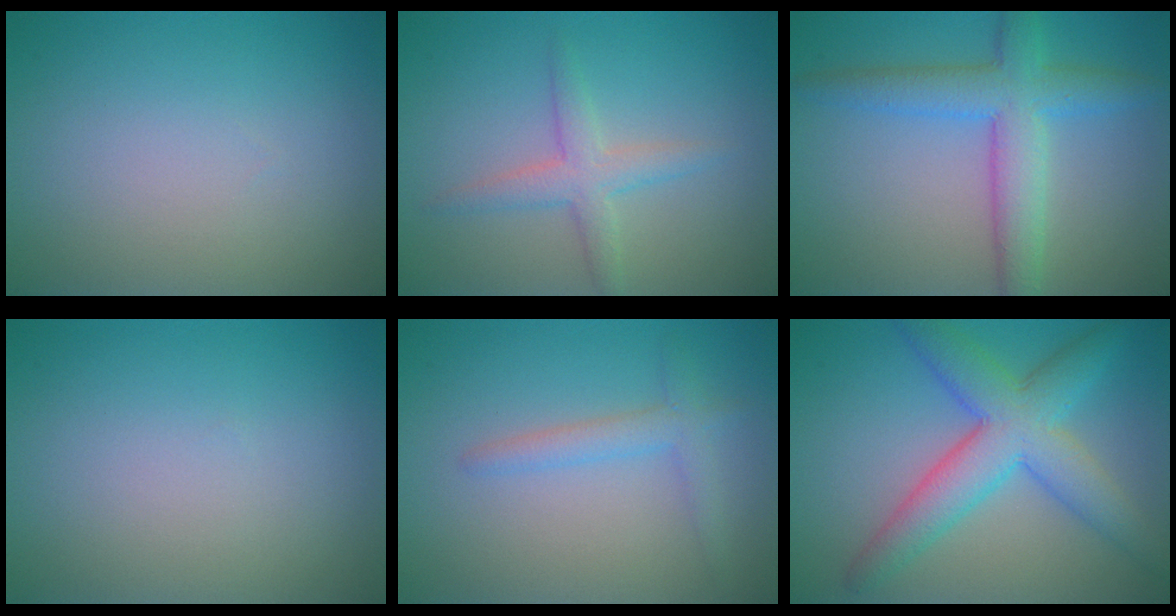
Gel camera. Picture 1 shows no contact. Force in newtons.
{"total": 2.7, "press": 2.7, "slide": 0.1}
{"total": 5.6, "press": 5.6, "slide": 0.0}
{"total": 0.0}
{"total": 2.1, "press": 2.1, "slide": 0.1}
{"total": 6.9, "press": 6.9, "slide": 0.2}